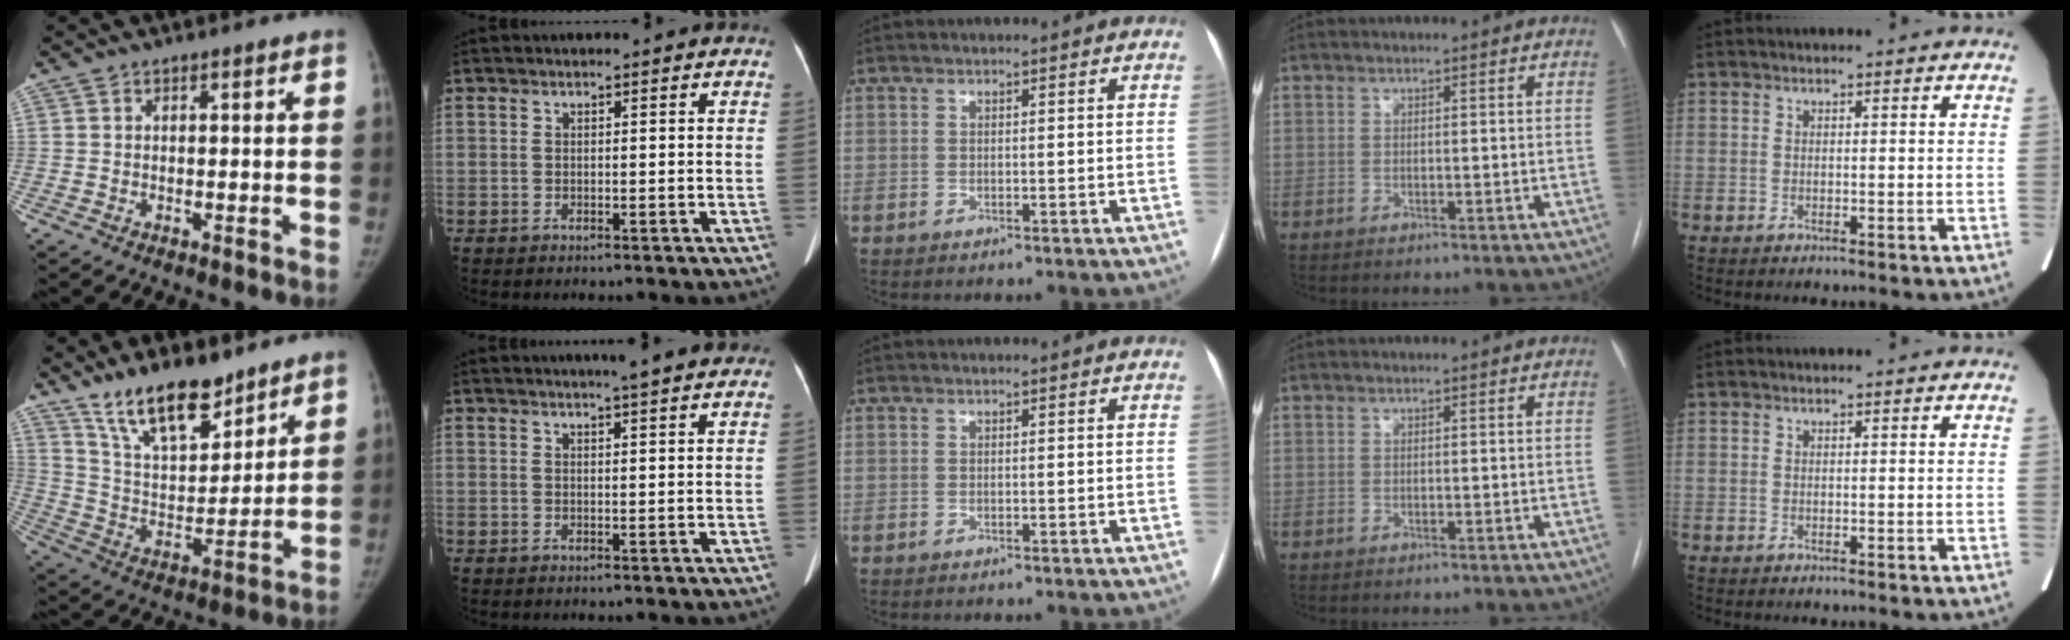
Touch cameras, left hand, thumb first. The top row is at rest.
{"thumb": {"total": 15.6, "force": [11.8, 5.8, 8.3], "torque": [-0.103, -0.077, 0.218]}, "index": {"total": 4.1, "force": [3.4, -0.1, 2.2], "torque": [-0.031, 0.011, 0.043]}}